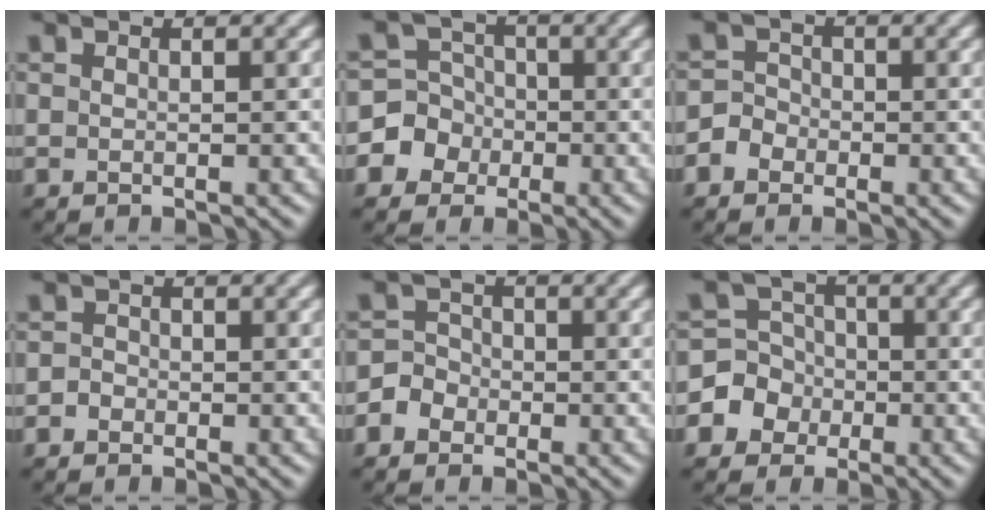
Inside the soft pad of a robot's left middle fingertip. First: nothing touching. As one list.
[{"total": 4.8, "force": [-1.6, 4.5, 0.2], "torque": [0.013, 0.016, -0.050]}, {"total": 1.7, "force": [-1.0, 1.4, 0.1], "torque": [0.000, 0.011, -0.026]}, {"total": 0.8, "force": [-0.5, 0.5, -0.1], "torque": [0.004, 0.009, -0.014]}, {"total": 2.1, "force": [-1.1, 1.8, 0.2], "torque": [0.002, 0.012, -0.027]}, {"total": 4.9, "force": [-1.6, 4.6, 0.4], "torque": [0.008, 0.015, -0.052]}]